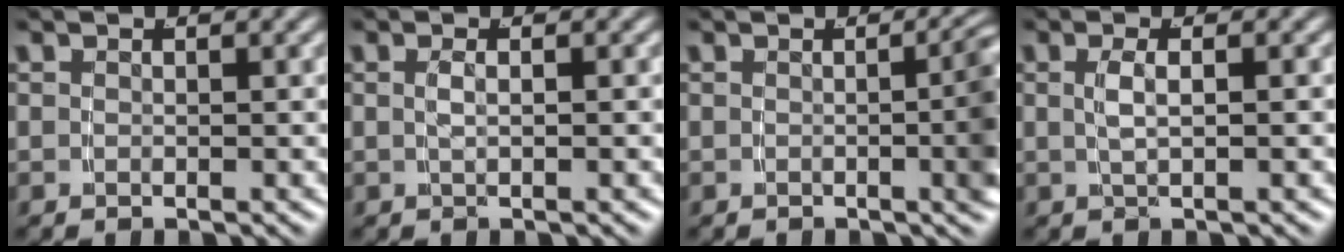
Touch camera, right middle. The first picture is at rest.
{"total": 1.1, "force": [-0.2, -0.5, 1.0], "torque": [-0.019, -0.001, 0.002]}
{"total": 4.7, "force": [-0.4, 1.1, 4.6], "torque": [-0.037, 0.012, -0.013]}
{"total": 1.6, "force": [-0.1, -0.4, 1.6], "torque": [-0.033, -0.002, 0.006]}